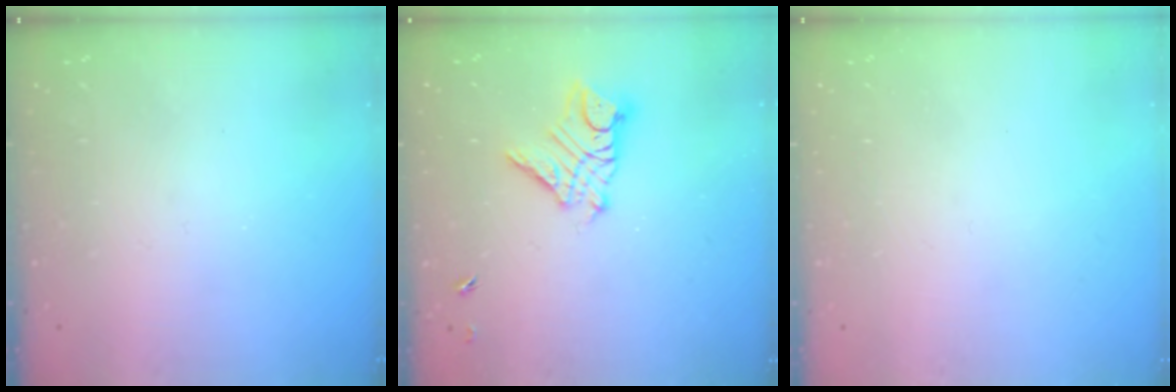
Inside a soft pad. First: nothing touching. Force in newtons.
{"total": 10.7, "press": 10.7, "slide": 0.8}
{"total": 0.0}